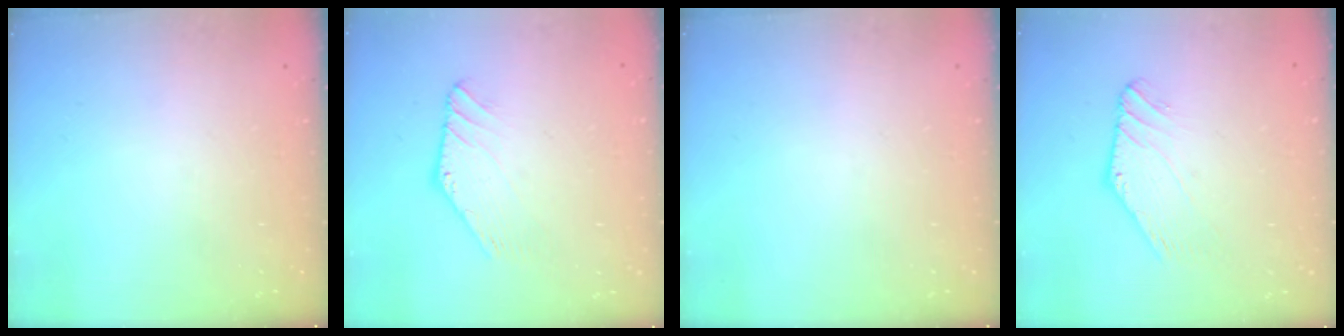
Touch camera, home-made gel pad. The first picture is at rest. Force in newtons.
{"total": 1.5, "press": 1.5, "slide": 0.0}
{"total": 0.0}
{"total": 1.0, "press": 1.0, "slide": 0.1}